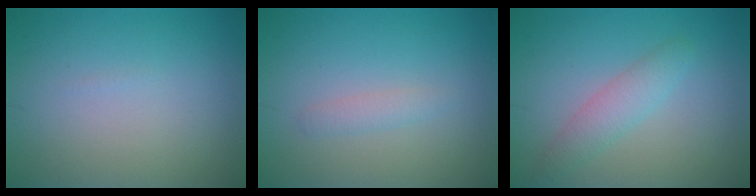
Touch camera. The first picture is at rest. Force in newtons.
{"total": 1.1, "press": 1.1, "slide": 0.0}
{"total": 2.4, "press": 2.4, "slide": 0.1}